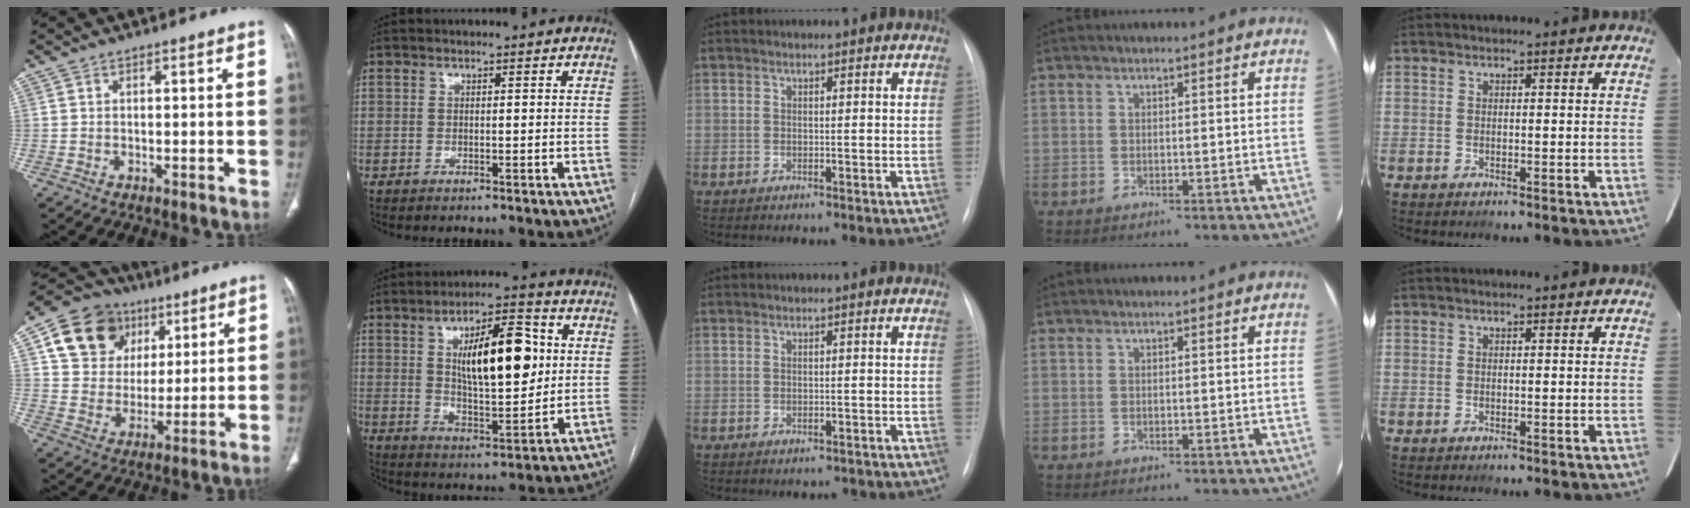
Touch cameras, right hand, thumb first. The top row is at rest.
{"thumb": {"total": 16.0, "force": [7.0, 13.0, 6.1], "torque": [-0.073, 0.001, 0.125]}, "index": {"total": 14.3, "force": [3.2, 4.8, 13.2], "torque": [-0.211, 0.011, 0.054]}, "middle": {"total": 1.5, "force": [-1.3, 0.7, 0.4], "torque": [-0.007, 0.000, -0.013]}}